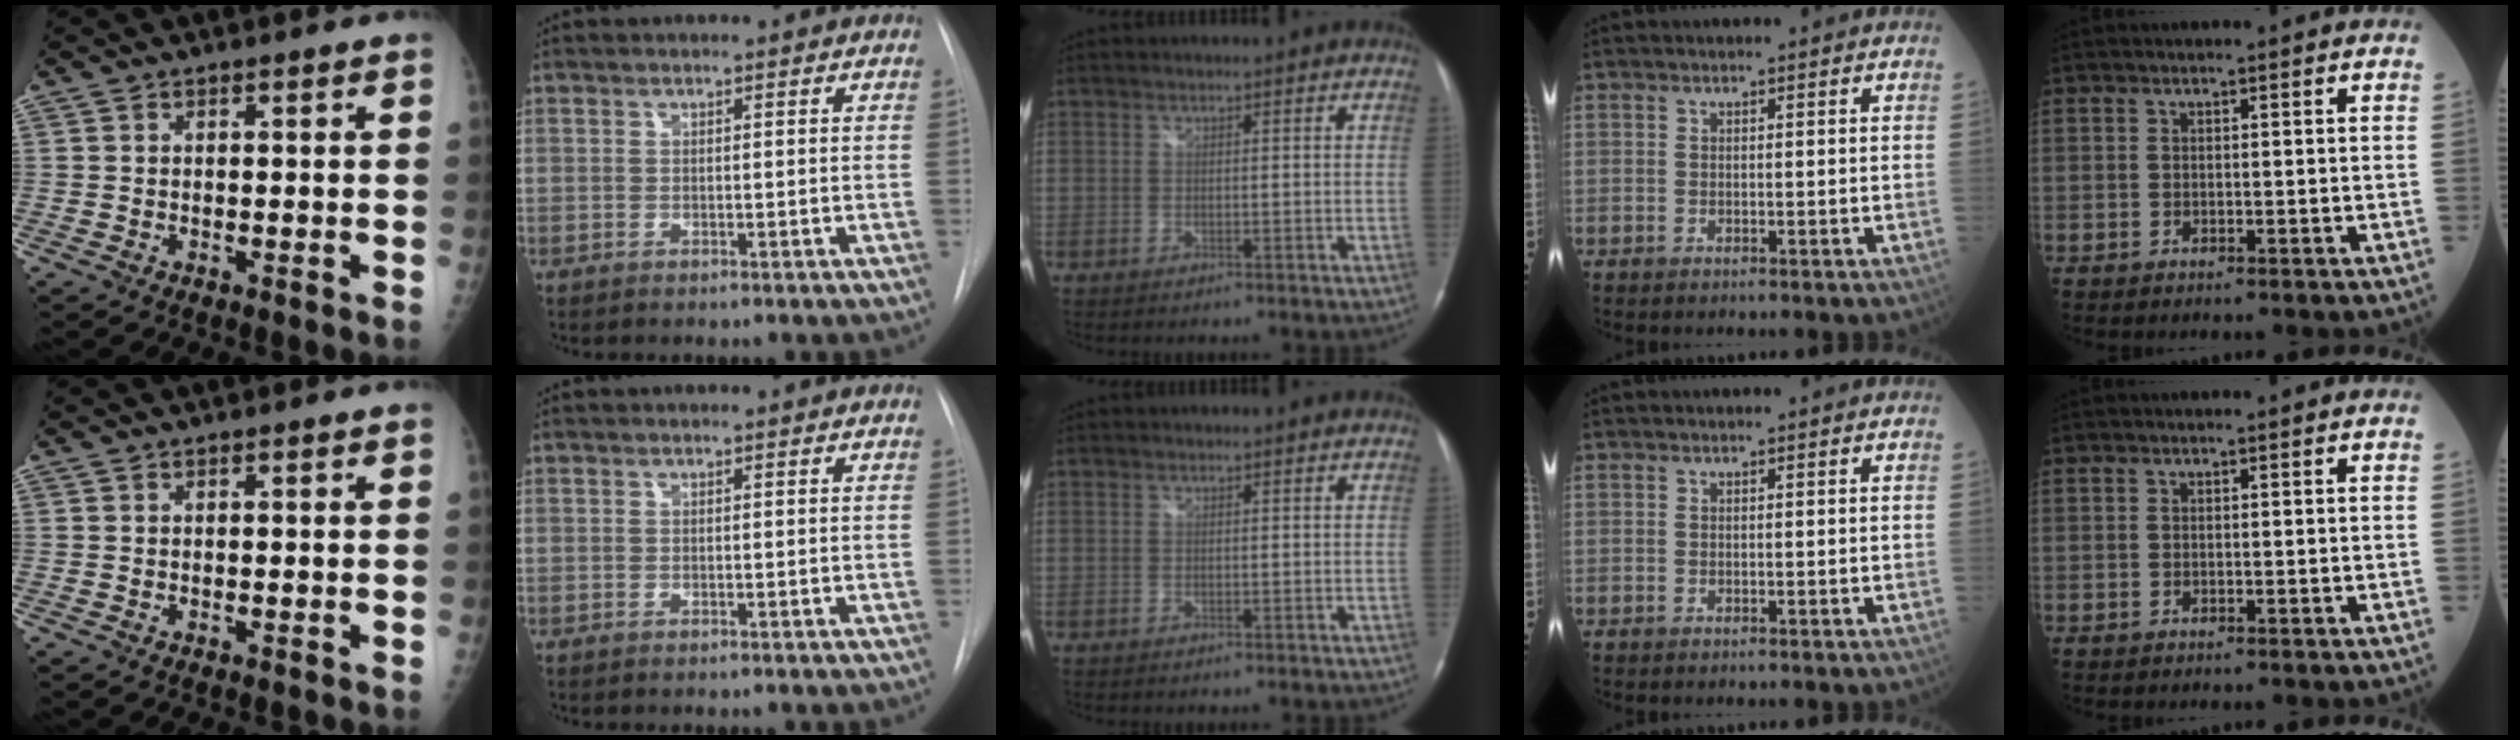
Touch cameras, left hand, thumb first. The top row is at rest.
{}